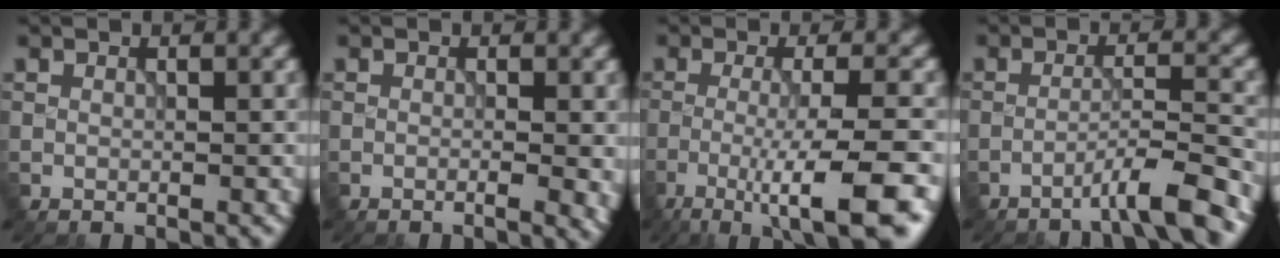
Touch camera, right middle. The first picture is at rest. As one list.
[{"total": 2.5, "force": [-0.4, 0.8, 2.3], "torque": [-0.028, 0.001, -0.005]}, {"total": 8.6, "force": [-4.4, 1.5, 7.3], "torque": [-0.113, 0.003, -0.074]}, {"total": 4.6, "force": [-3.4, 0.1, 3.1], "torque": [-0.046, 0.018, -0.065]}]